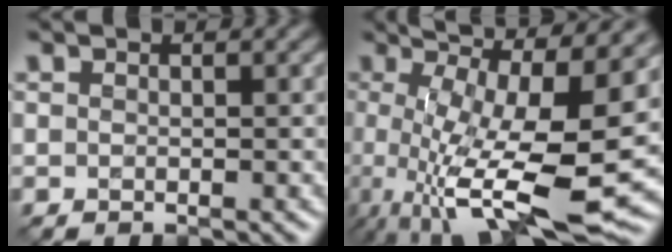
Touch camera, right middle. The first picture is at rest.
{"total": 16.6, "force": [-0.7, 5.3, 15.7], "torque": [-0.241, -0.008, 0.011]}